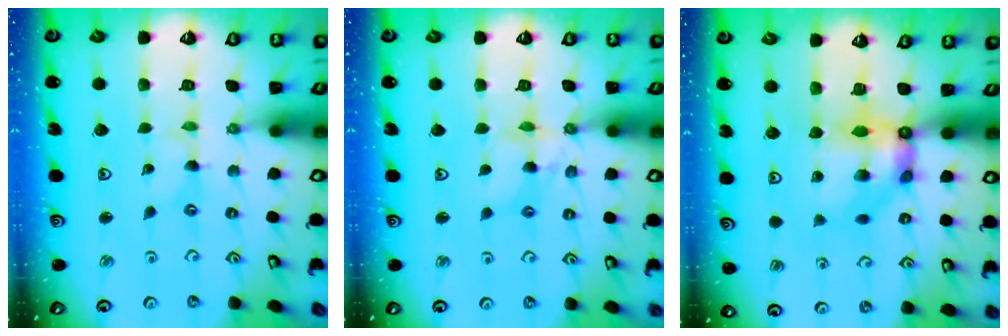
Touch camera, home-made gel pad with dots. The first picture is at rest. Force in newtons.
{"total": 5.7, "press": 5.7, "slide": 0.5}
{"total": 7.8, "press": 7.8, "slide": 0.5}